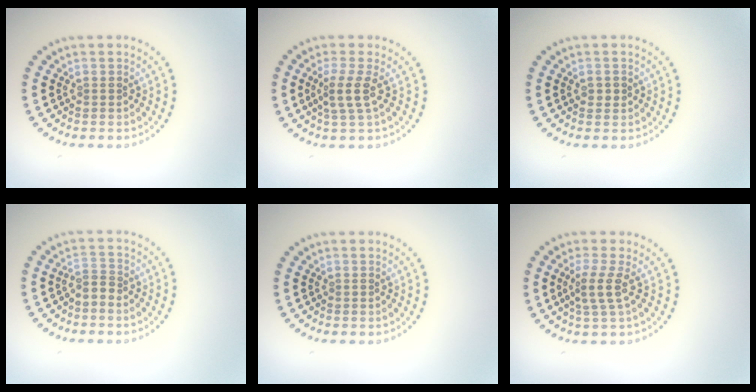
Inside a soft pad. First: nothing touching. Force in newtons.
{"total": 2.3, "press": 1.7, "slide": 1.5}
{"total": 1.0, "press": 1.0, "slide": 0.1}
{"total": 1.6, "press": 1.2, "slide": 1.1}
{"total": 0.0}
{"total": 2.2, "press": 1.5, "slide": 1.5}